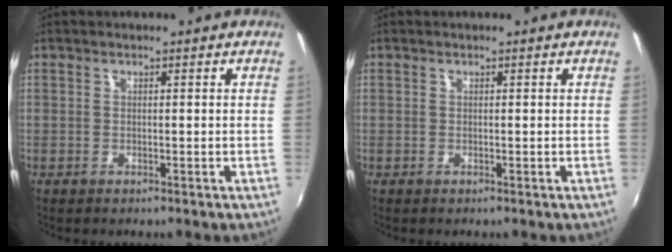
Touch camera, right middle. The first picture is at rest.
{"total": 0.0}